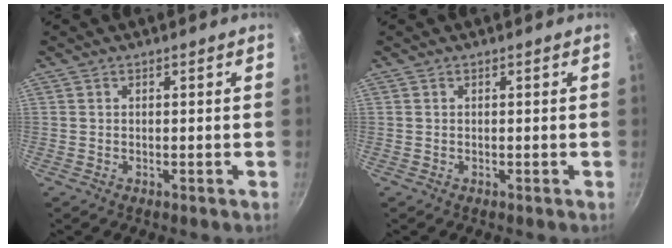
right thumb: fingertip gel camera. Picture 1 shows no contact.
{"total": 0.0}